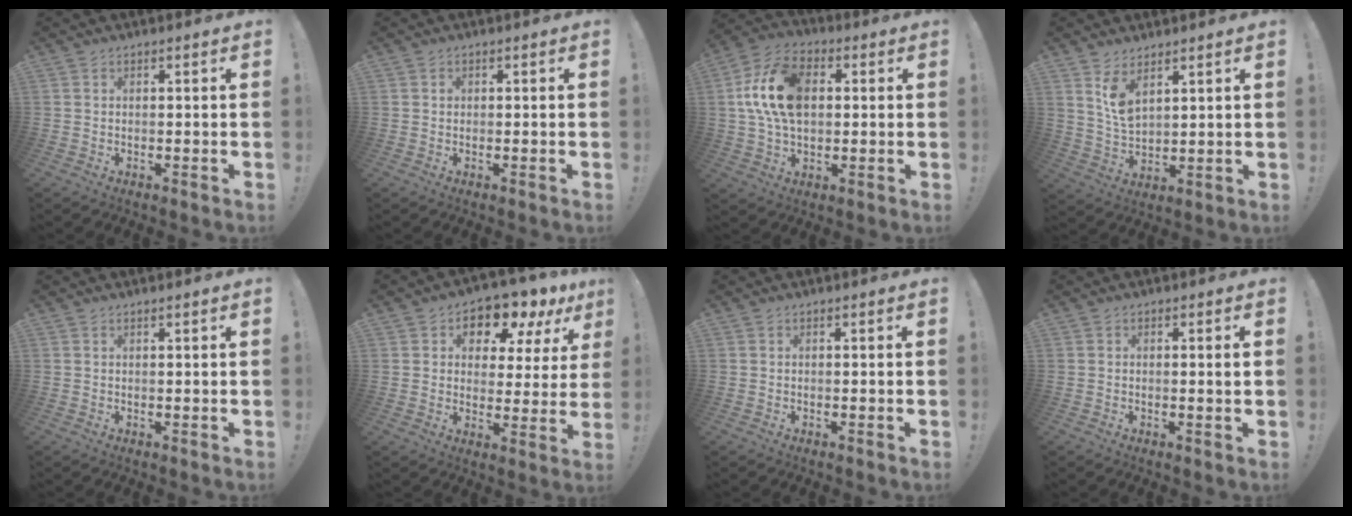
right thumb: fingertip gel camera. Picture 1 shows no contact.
{"total": 0.6, "force": [0.0, 0.6, 0.0], "torque": [0.007, 0.000, -0.002]}
{"total": 17.7, "force": [2.8, 11.7, 13.0], "torque": [-0.228, 0.008, 0.052]}
{"total": 7.4, "force": [5.0, 3.1, 4.4], "torque": [-0.069, -0.035, 0.091]}
{"total": 0.7, "force": [0.5, -0.3, 0.3], "torque": [0.000, -0.003, 0.008]}
{"total": 8.8, "force": [7.0, 4.5, 2.9], "torque": [-0.039, -0.067, 0.122]}
{"total": 0.0}
{"total": 1.5, "force": [0.2, -0.3, 1.5], "torque": [-0.025, -0.001, 0.002]}